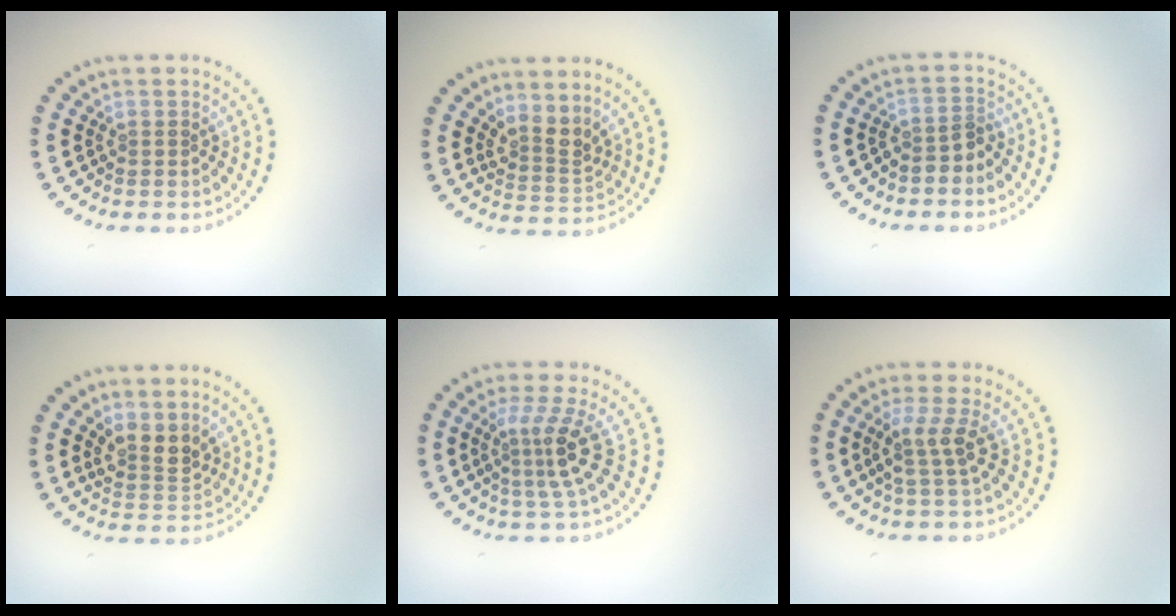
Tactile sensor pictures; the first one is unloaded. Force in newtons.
{"total": 2.6, "press": 1.8, "slide": 1.8}
{"total": 2.0, "press": 1.4, "slide": 1.4}
{"total": 2.7, "press": 2.4, "slide": 1.3}
{"total": 3.7, "press": 2.6, "slide": 2.6}
{"total": 2.5, "press": 2.0, "slide": 1.6}